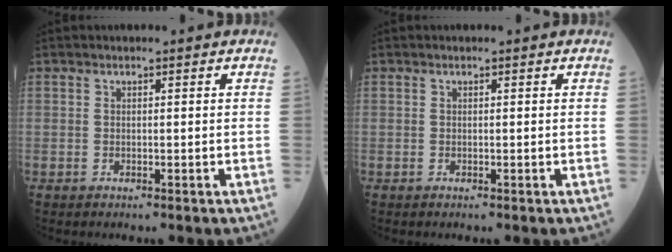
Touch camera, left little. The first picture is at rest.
{"total": 0.0}